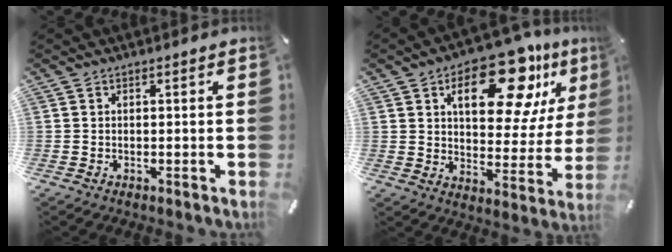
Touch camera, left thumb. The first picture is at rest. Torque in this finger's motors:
{"motor_torque": [1.54, 1.67, 1.45, -1.32, 0.47]}